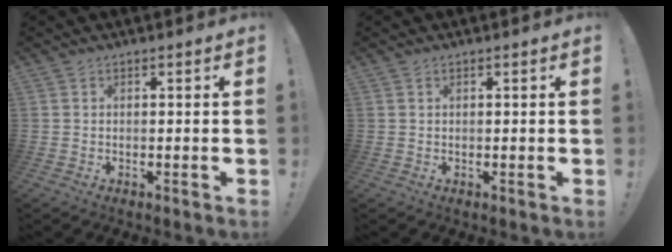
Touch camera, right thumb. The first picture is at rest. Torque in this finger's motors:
{"motor_torque": [0.14, -0.01, 0.09, 0.08, -0.01]}